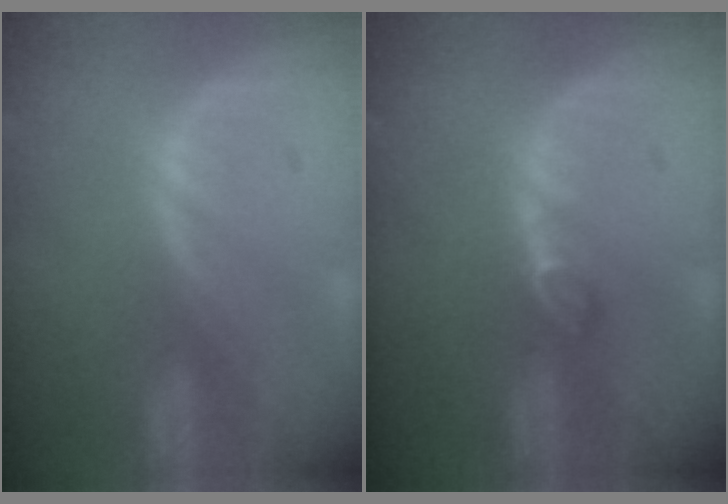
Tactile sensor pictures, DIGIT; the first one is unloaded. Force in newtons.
{"total": 2.0, "press": 1.9, "slide": 0.4}